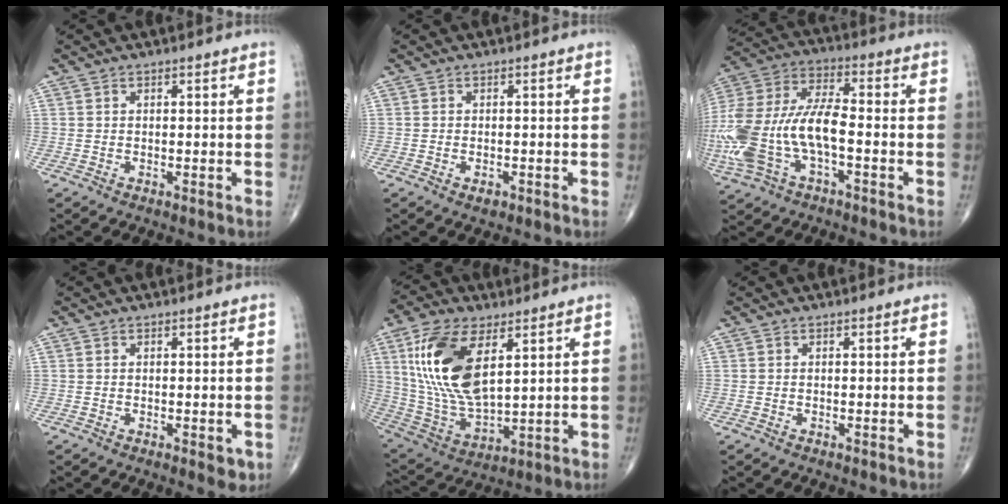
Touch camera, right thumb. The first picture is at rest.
{"total": 1.3, "force": [-0.7, 0.7, 0.9], "torque": [-0.012, 0.002, -0.009]}
{"total": 21.2, "force": [-4.7, 10.2, 17.9], "torque": [-0.416, 0.027, -0.082]}
{"total": 2.2, "force": [-0.6, 1.0, 1.8], "torque": [-0.011, -0.002, -0.006]}
{"total": 18.5, "force": [6.2, 8.6, 15.1], "torque": [-0.303, -0.027, 0.126]}
{"total": 0.0}